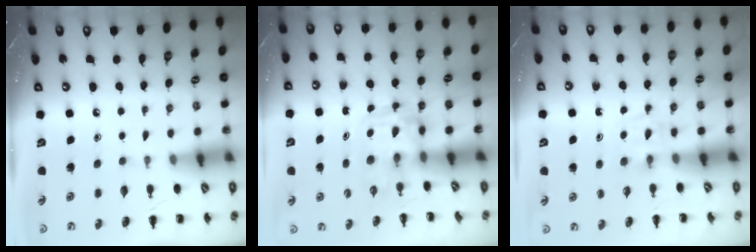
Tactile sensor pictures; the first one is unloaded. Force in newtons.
{"total": 3.6, "press": 3.6, "slide": 0.6}
{"total": 5.1, "press": 4.9, "slide": 1.4}